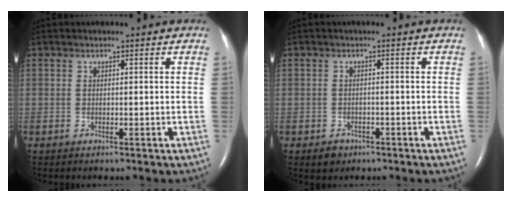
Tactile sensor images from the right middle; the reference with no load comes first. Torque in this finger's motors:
{"motor_torque": [0.27, -0.24, -0.01, 0.00]}